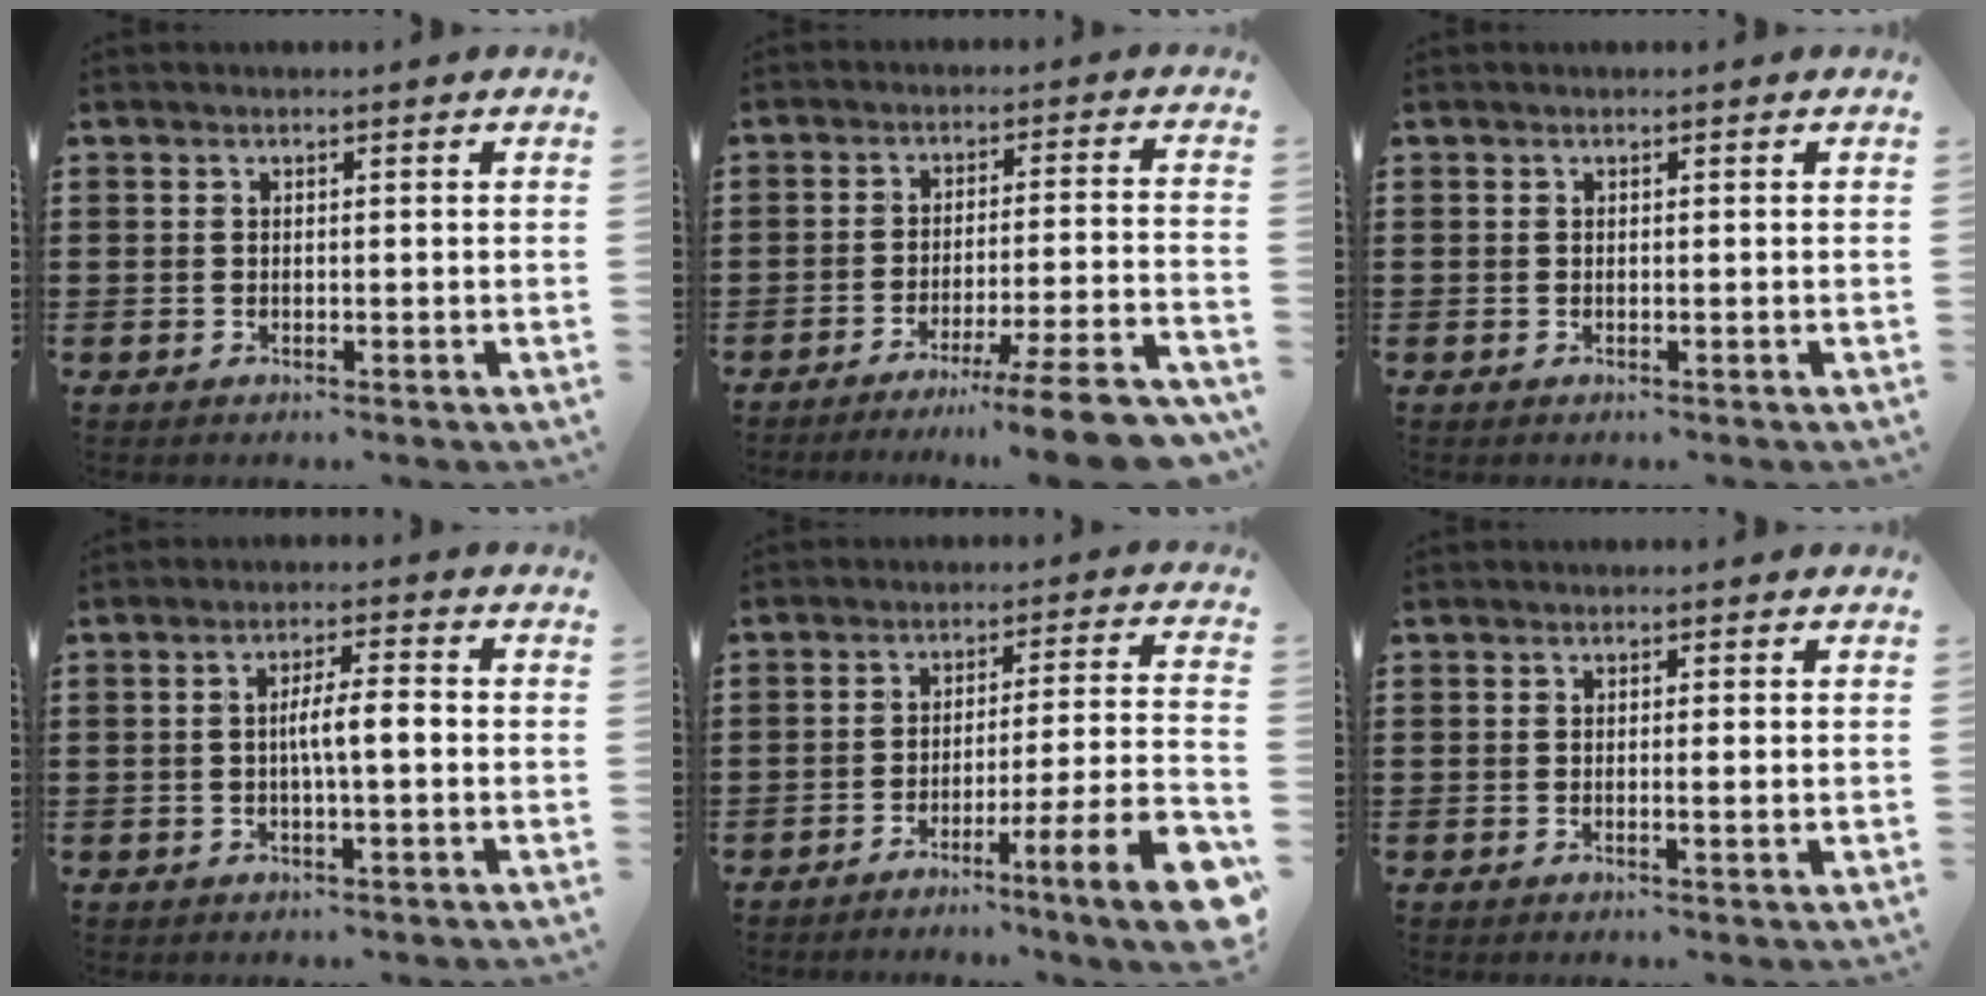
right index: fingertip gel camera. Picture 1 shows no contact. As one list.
[{"total": 9.2, "force": [-7.4, -0.7, 5.5], "torque": [-0.077, 0.000, -0.139]}, {"total": 0.0}, {"total": 4.0, "force": [-0.5, 0.5, 4.0], "torque": [-0.070, 0.002, -0.012]}, {"total": 9.7, "force": [-6.2, 0.2, 7.4], "torque": [-0.115, 0.000, -0.118]}, {"total": 0.9, "force": [-0.1, -0.1, 0.9], "torque": [-0.015, -0.005, -0.002]}]